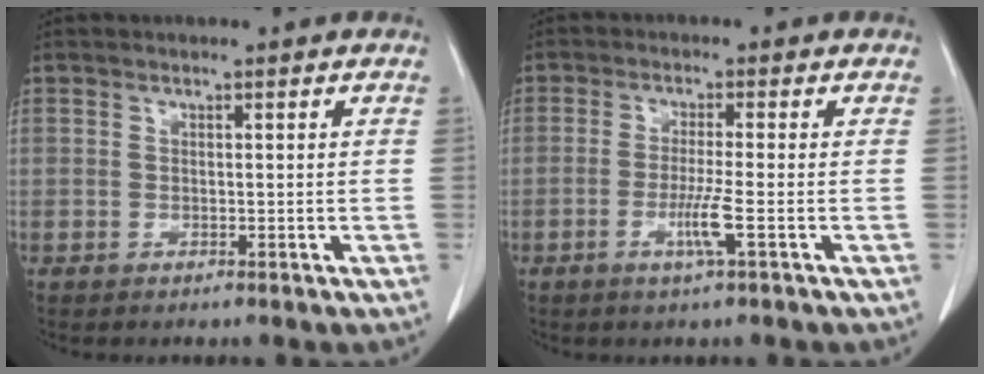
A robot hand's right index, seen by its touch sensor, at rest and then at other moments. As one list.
[{"total": 5.2, "force": [-1.9, -0.5, 4.8], "torque": [-0.091, -0.012, -0.037]}]